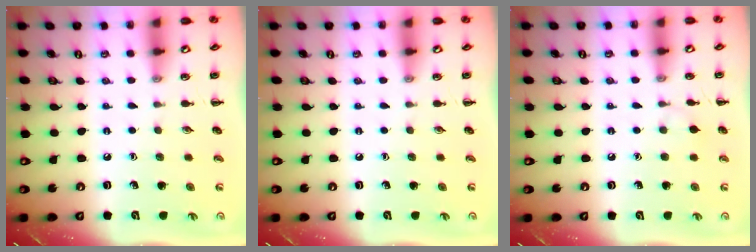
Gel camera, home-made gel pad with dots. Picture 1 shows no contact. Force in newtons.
{"total": 0.0}
{"total": 4.6, "press": 4.3, "slide": 1.4}